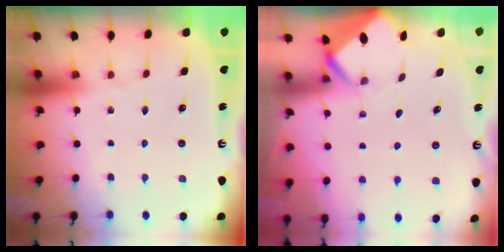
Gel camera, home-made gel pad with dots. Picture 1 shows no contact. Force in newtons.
{"total": 3.2, "press": 3.2, "slide": 0.1}